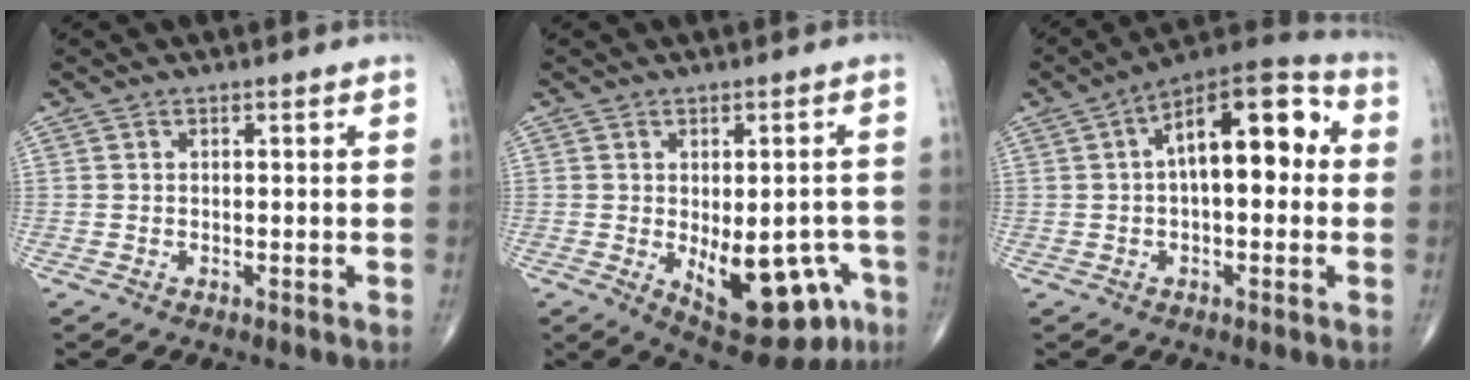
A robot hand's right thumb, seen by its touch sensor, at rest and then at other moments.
{"total": 14.9, "force": [-4.7, 7.4, 12.1], "torque": [-0.130, 0.008, -0.042]}
{"total": 16.0, "force": [2.5, 7.4, 14.0], "torque": [-0.190, 0.041, 0.028]}